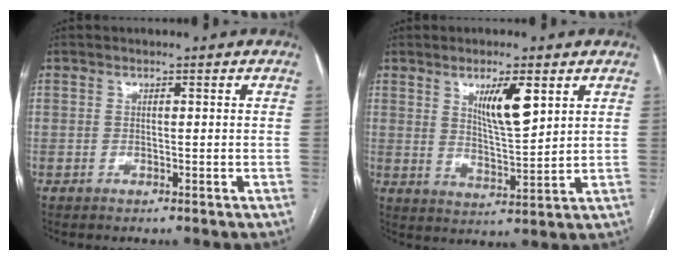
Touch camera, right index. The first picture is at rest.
{"total": 7.2, "force": [3.4, 1.3, 6.2], "torque": [-0.110, -0.009, 0.062]}